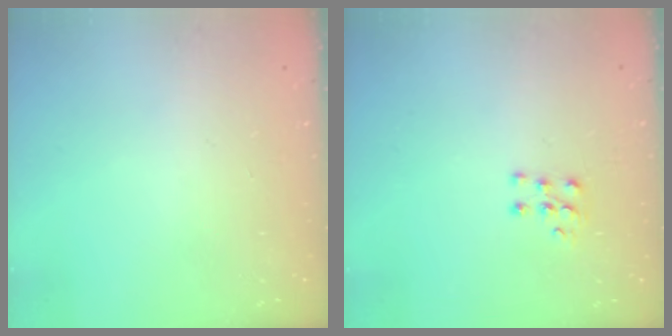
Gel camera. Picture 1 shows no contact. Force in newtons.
{"total": 5.3, "press": 5.3, "slide": 0.4}